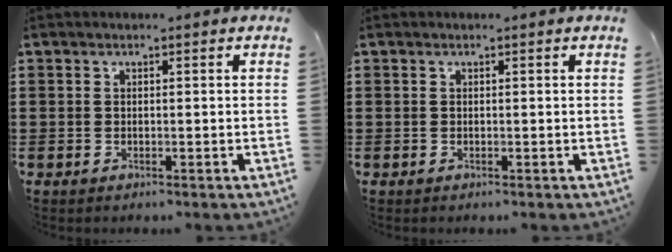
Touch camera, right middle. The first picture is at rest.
{"total": 0.0}